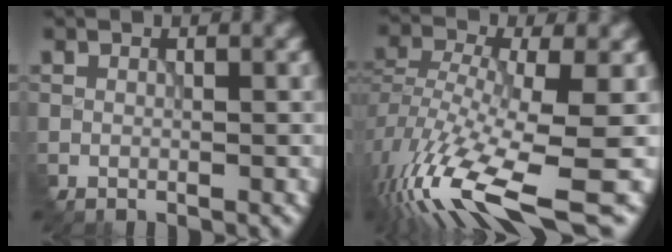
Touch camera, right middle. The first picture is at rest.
{"total": 12.5, "force": [-6.2, 4.0, 10.1], "torque": [-0.221, -0.017, -0.095]}